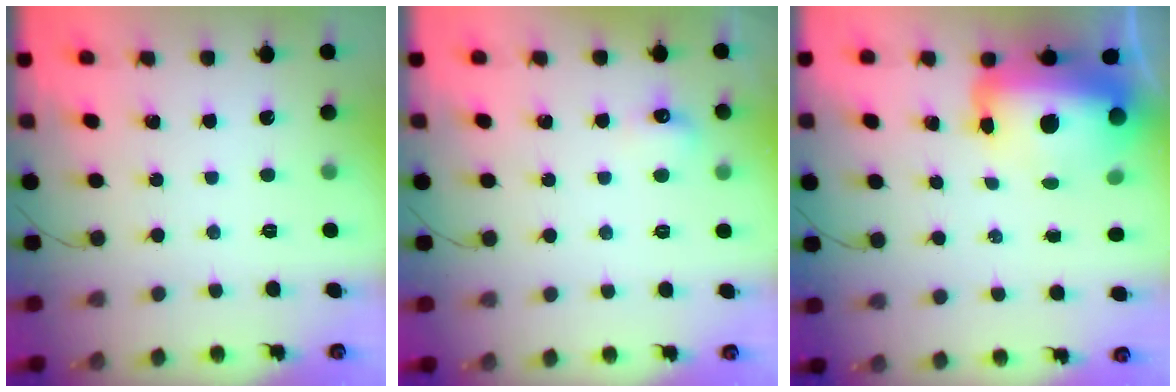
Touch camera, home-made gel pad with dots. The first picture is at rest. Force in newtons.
{"total": 4.8, "press": 4.6, "slide": 1.3}
{"total": 25.7, "press": 22.0, "slide": 13.2}